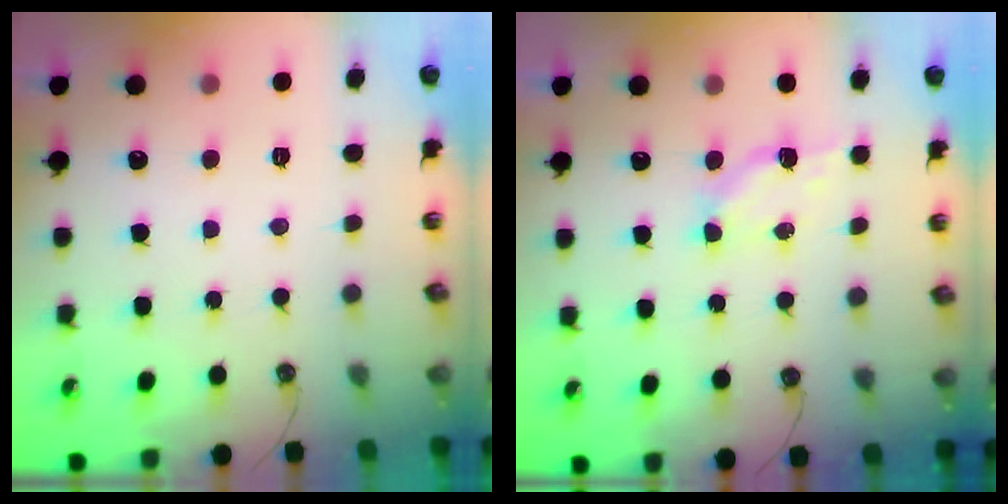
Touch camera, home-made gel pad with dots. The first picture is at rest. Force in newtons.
{"total": 3.9, "press": 3.9, "slide": 0.4}